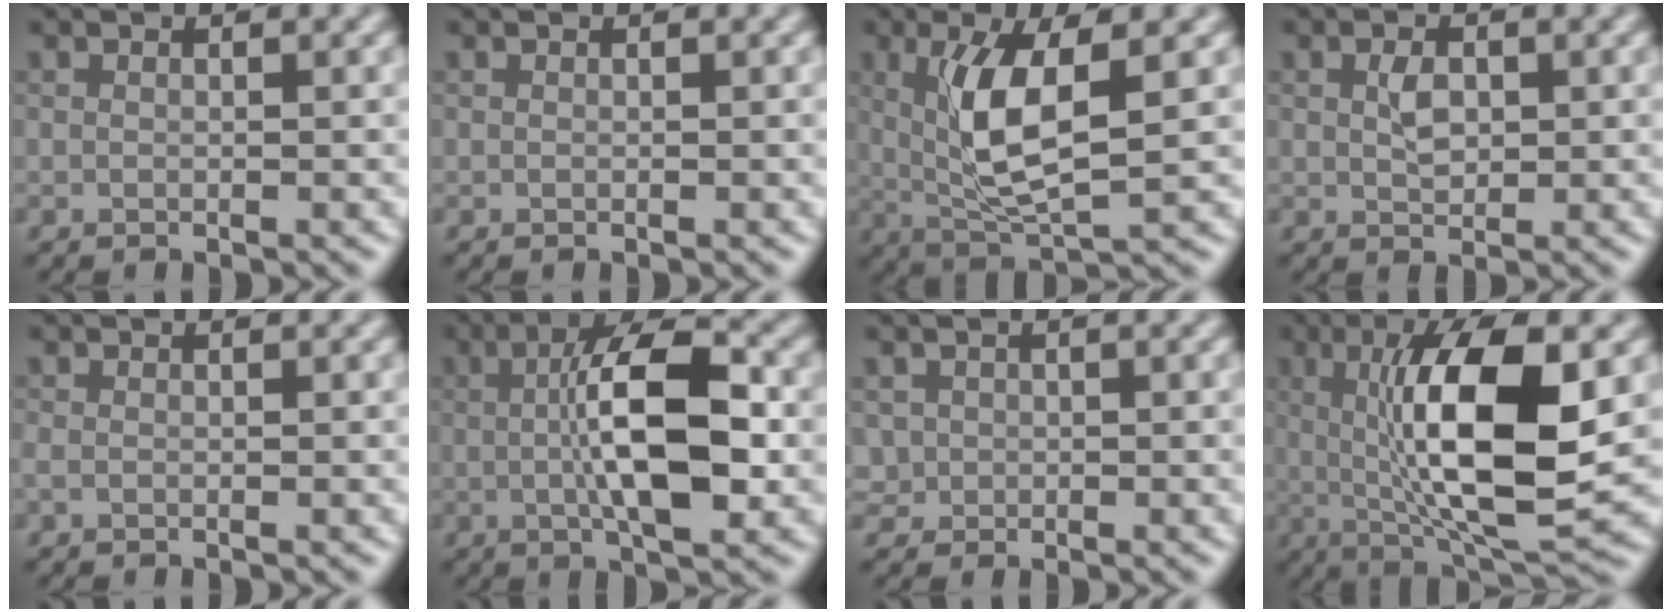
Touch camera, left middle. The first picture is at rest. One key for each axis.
{"total": 0.0}
{"total": 6.6, "fx": 1.0, "fy": 2.0, "fz": 6.2, "tx": -0.127, "ty": -0.010, "tz": 0.028}
{"total": 1.6, "fx": 0.1, "fy": 1.0, "fz": 1.2, "tx": -0.029, "ty": 0.001, "tz": 0.008}
{"total": 0.0}
{"total": 8.4, "fx": 0.1, "fy": 2.6, "fz": 8.0, "tx": -0.130, "ty": 0.006, "tz": 0.001}
{"total": 0.9, "fx": 0.0, "fy": 0.9, "fz": -0.2, "tx": 0.002, "ty": -0.002, "tz": 0.008}
{"total": 10.9, "fx": 0.5, "fy": 3.0, "fz": 10.5, "tx": -0.165, "ty": -0.003, "tz": 0.015}